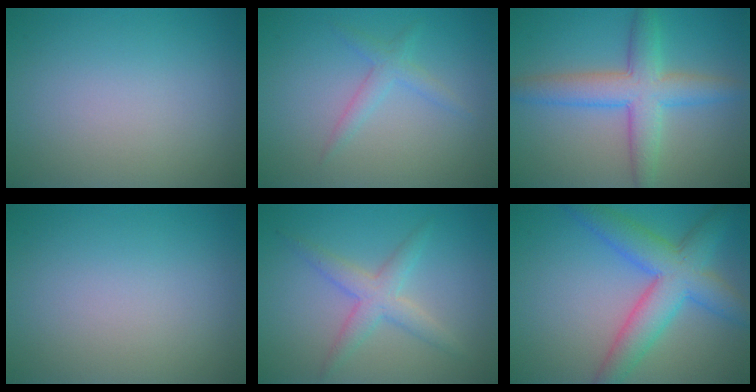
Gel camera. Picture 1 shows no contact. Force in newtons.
{"total": 1.7, "press": 1.7, "slide": 0.1}
{"total": 5.6, "press": 5.6, "slide": 0.2}
{"total": 0.0}
{"total": 3.0, "press": 3.0, "slide": 0.1}
{"total": 6.8, "press": 6.8, "slide": 0.3}